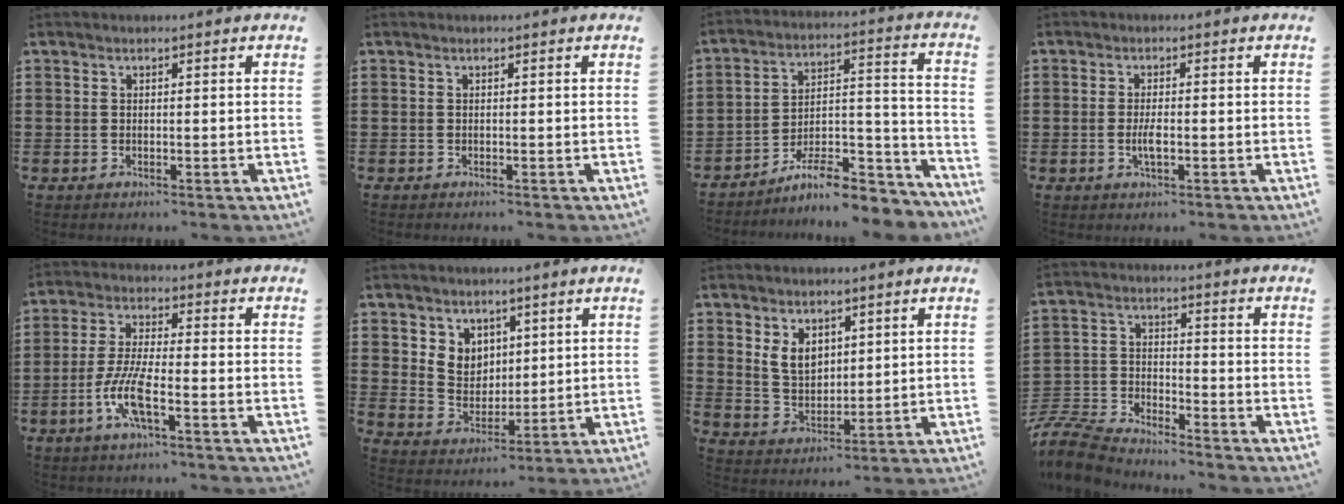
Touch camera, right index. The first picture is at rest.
{"total": 0.0}
{"total": 9.7, "force": [-8.2, 2.3, 4.7], "torque": [-0.059, 0.030, -0.150]}
{"total": 2.8, "force": [-0.7, 0.7, 2.6], "torque": [-0.053, -0.003, -0.014]}
{"total": 7.5, "force": [-3.3, 1.6, 6.5], "torque": [-0.154, -0.016, -0.068]}
{"total": 5.5, "force": [3.1, 4.6, 0.6], "torque": [-0.030, 0.001, 0.056]}
{"total": 5.2, "force": [2.4, 3.6, 2.8], "torque": [-0.060, 0.009, 0.042]}
{"total": 7.5, "force": [-7.3, 1.0, 1.1], "torque": [-0.051, 0.002, -0.154]}